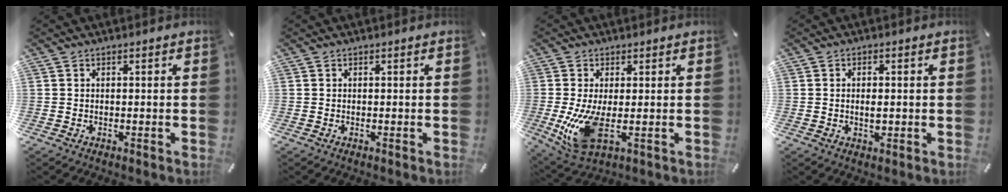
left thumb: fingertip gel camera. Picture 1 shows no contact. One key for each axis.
{"total": 0.0}
{"total": 10.9, "fx": -0.4, "fy": 4.9, "fz": 9.7, "tx": -0.204, "ty": -0.031, "tz": -0.002}
{"total": 2.6, "fx": -0.1, "fy": 1.4, "fz": 2.2, "tx": -0.042, "ty": 0.002, "tz": -0.002}